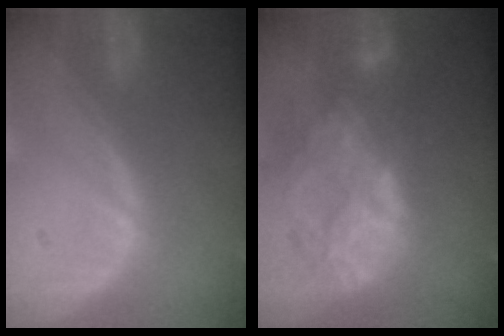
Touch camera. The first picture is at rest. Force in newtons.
{"total": 9.1, "press": 7.8, "slide": 4.8}